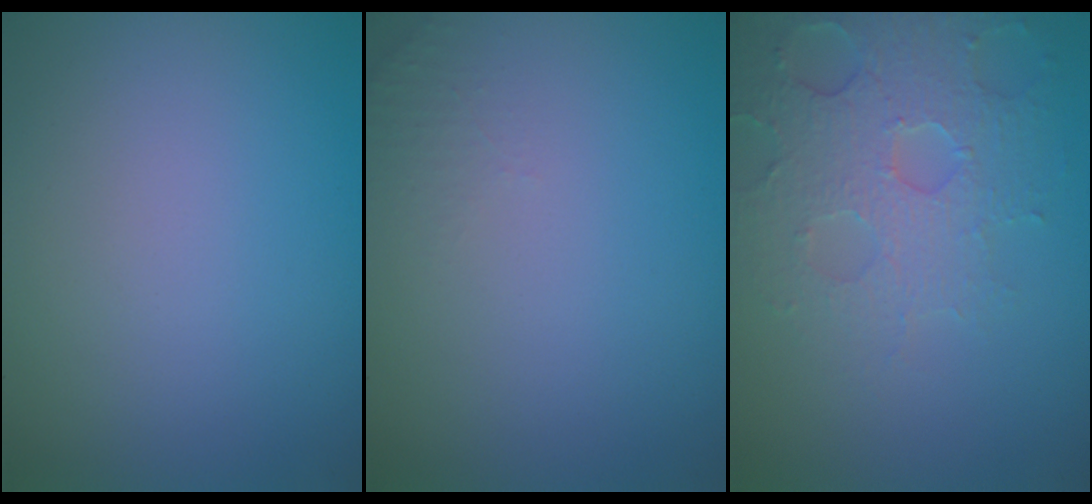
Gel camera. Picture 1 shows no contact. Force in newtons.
{"total": 1.0, "press": 0.9, "slide": 0.3}
{"total": 4.6, "press": 4.3, "slide": 1.6}